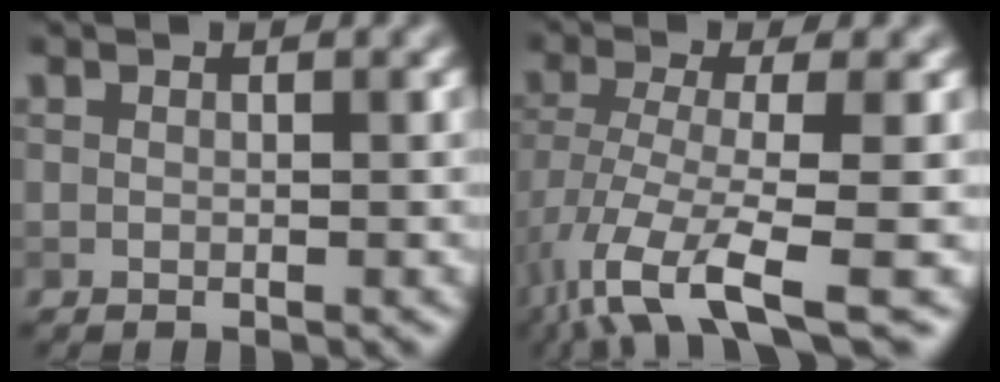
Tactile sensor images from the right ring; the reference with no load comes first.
{"total": 8.6, "force": [-4.8, 2.3, 6.8], "torque": [-0.130, -0.013, -0.091]}